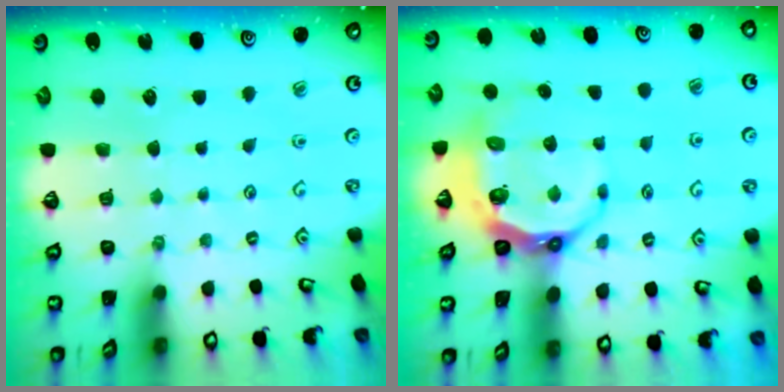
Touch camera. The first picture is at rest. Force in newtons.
{"total": 8.6, "press": 7.8, "slide": 3.5}